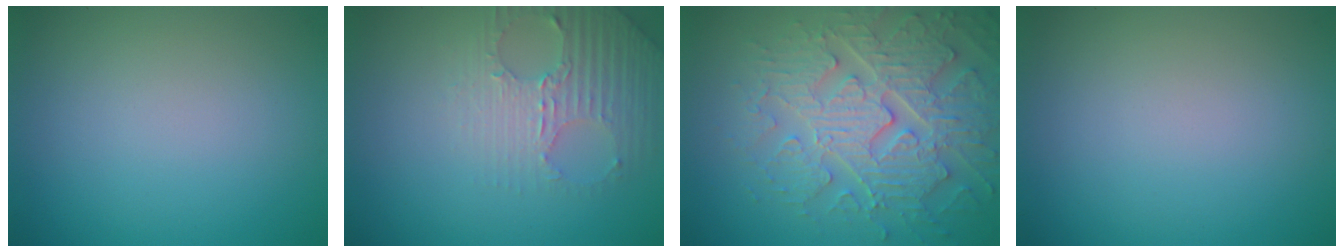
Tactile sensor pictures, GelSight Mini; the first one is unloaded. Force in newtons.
{"total": 3.9, "press": 3.7, "slide": 1.0}
{"total": 7.0, "press": 5.9, "slide": 3.8}
{"total": 0.0}